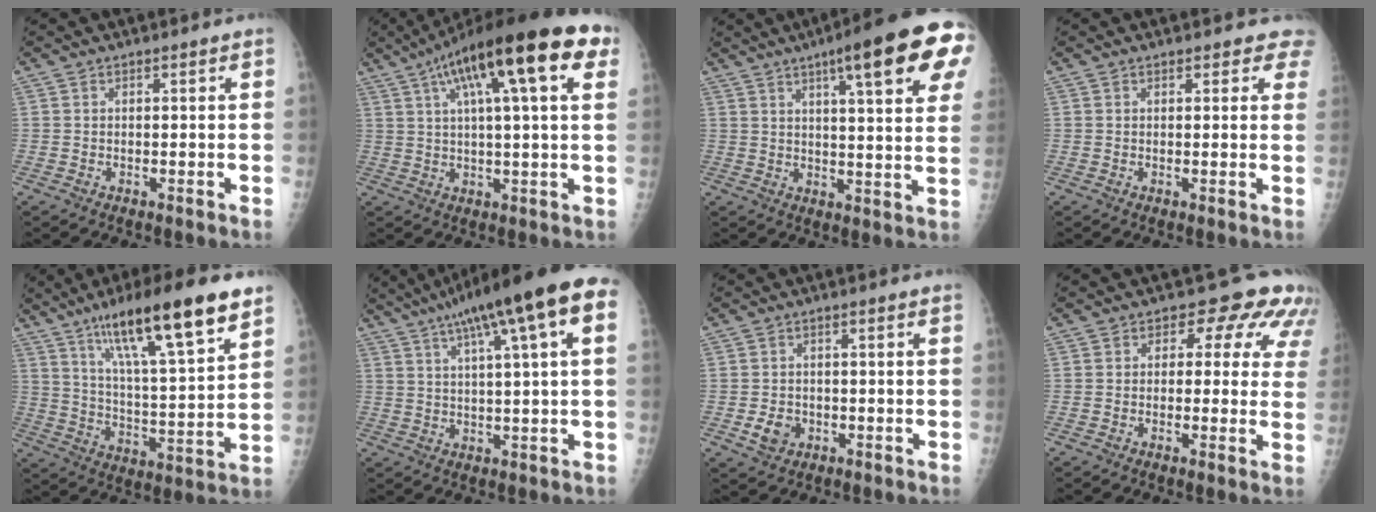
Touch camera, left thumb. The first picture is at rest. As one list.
[{"total": 22.1, "force": [9.5, 5.3, 19.3], "torque": [-0.296, 0.028, 0.142]}, {"total": 19.5, "force": [9.3, 3.5, 16.8], "torque": [-0.216, -0.014, 0.120]}, {"total": 3.5, "force": [3.0, 1.8, 0.5], "torque": [0.034, -0.012, 0.016]}, {"total": 21.7, "force": [13.2, 3.9, 16.8], "torque": [-0.259, -0.042, 0.222]}, {"total": 18.4, "force": [8.4, 2.8, 16.1], "torque": [-0.252, 0.024, 0.120]}, {"total": 3.8, "force": [-1.3, 3.1, 1.8], "torque": [-0.020, 0.003, -0.015]}, {"total": 9.5, "force": [4.2, 6.0, 6.0], "torque": [-0.018, -0.007, 0.030]}]